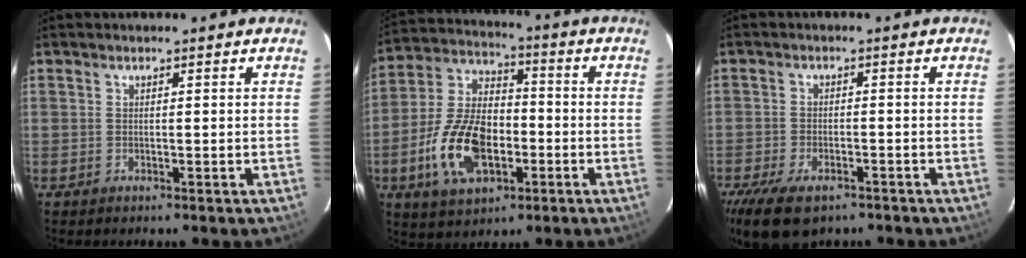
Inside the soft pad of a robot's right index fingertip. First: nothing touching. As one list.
[{"total": 15.8, "force": [-5.1, 9.0, 12.0], "torque": [-0.255, 0.006, -0.085]}, {"total": 11.4, "force": [-7.8, 5.3, 6.4], "torque": [-0.158, -0.032, -0.133]}]